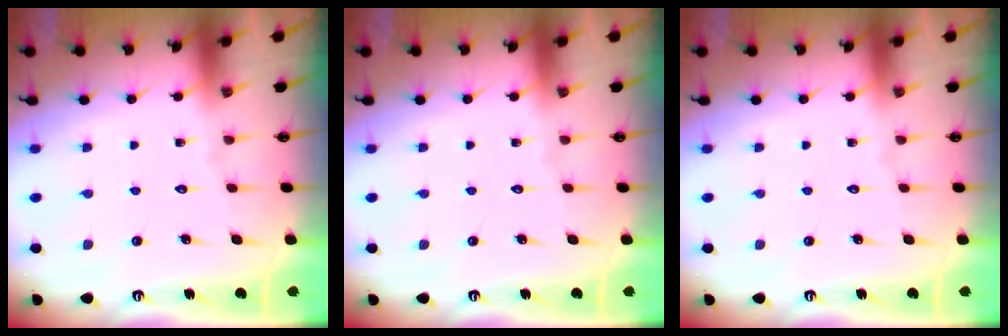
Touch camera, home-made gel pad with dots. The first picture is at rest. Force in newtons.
{"total": 0.0}
{"total": 0.0}